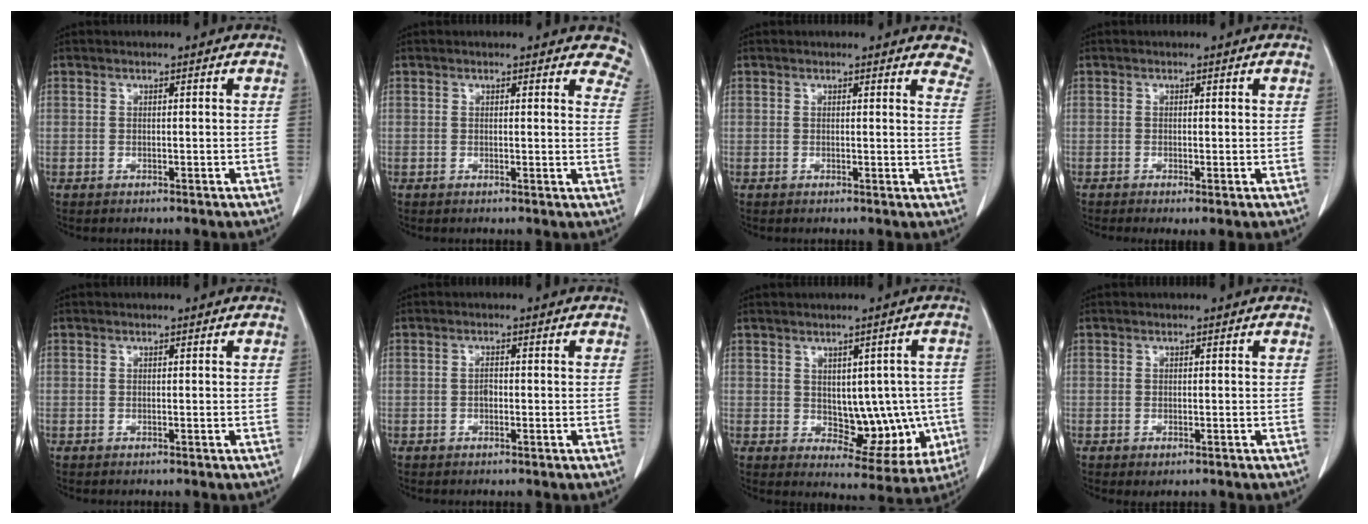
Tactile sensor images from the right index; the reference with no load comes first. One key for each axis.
{"total": 6.2, "fx": 5.7, "fy": 2.1, "fz": 1.1, "tx": 0.021, "ty": -0.016, "tz": 0.024}
{"total": 6.5, "fx": 6.2, "fy": 1.7, "fz": 1.3, "tx": 0.016, "ty": -0.020, "tz": 0.032}
{"total": 1.3, "fx": -0.4, "fy": 0.3, "fz": 1.2, "tx": -0.022, "ty": -0.004, "tz": -0.006}
{"total": 0.0}
{"total": 1.0, "fx": -0.3, "fy": 0.5, "fz": 0.9, "tx": -0.017, "ty": 0.002, "tz": -0.007}
{"total": 9.9, "fx": -0.7, "fy": 5.7, "fz": 8.0, "tx": -0.079, "ty": 0.011, "tz": 0.012}
{"total": 1.0, "fx": -0.6, "fy": 0.4, "fz": 0.7, "tx": -0.009, "ty": -0.002, "tz": -0.004}